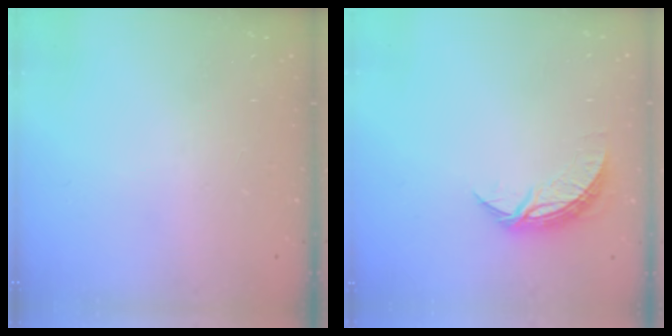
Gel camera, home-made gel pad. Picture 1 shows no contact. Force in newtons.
{"total": 6.7, "press": 6.7, "slide": 0.4}